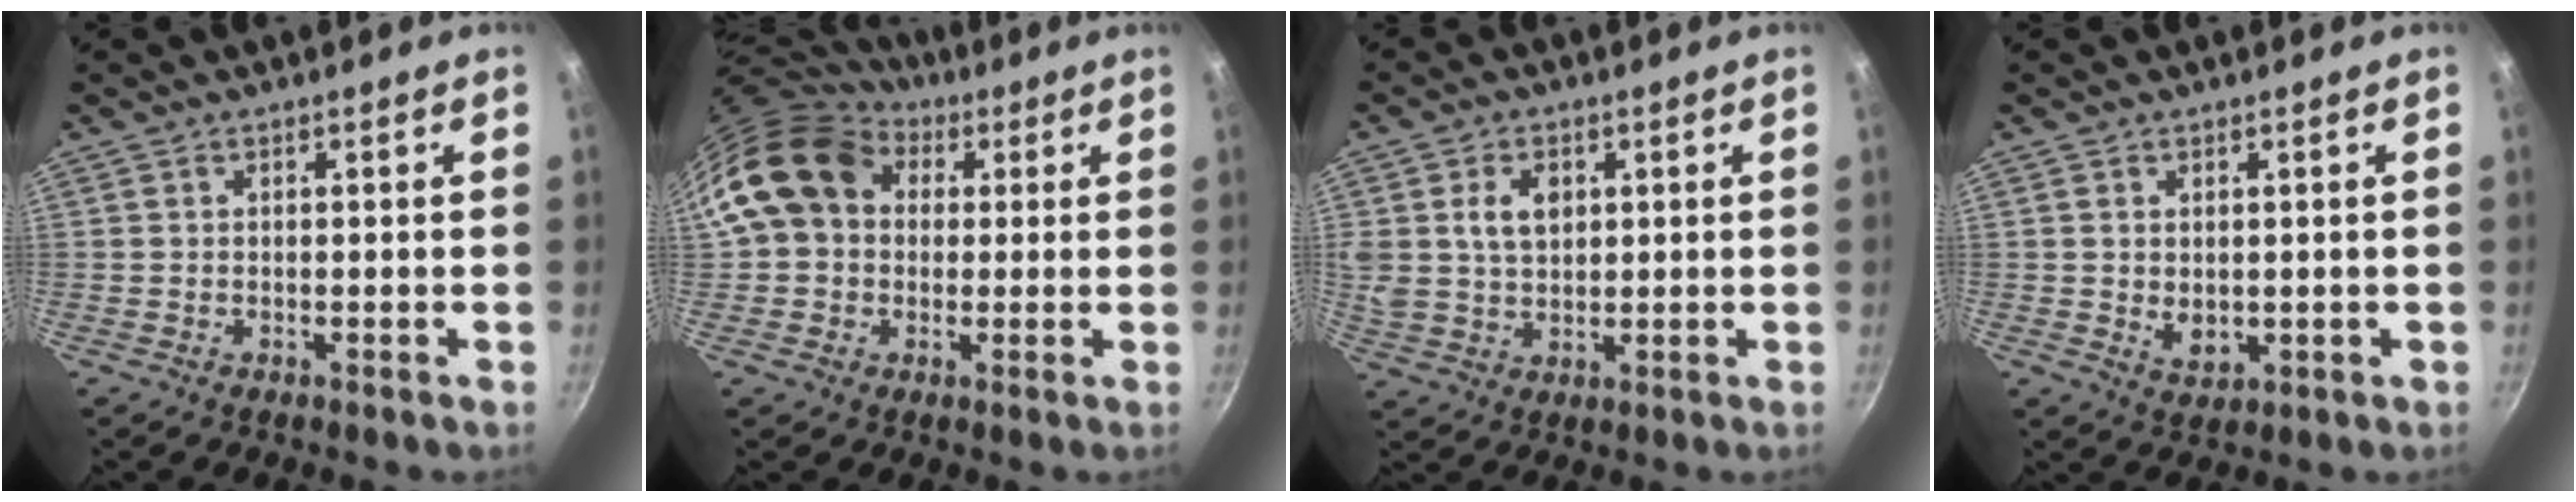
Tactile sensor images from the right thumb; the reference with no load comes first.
{"total": 15.1, "force": [4.1, 12.0, 8.2], "torque": [-0.128, 0.025, 0.059]}
{"total": 8.6, "force": [2.4, 6.2, 5.4], "torque": [-0.087, -0.004, 0.045]}
{"total": 3.6, "force": [0.3, 2.5, 2.5], "torque": [-0.040, -0.010, 0.013]}